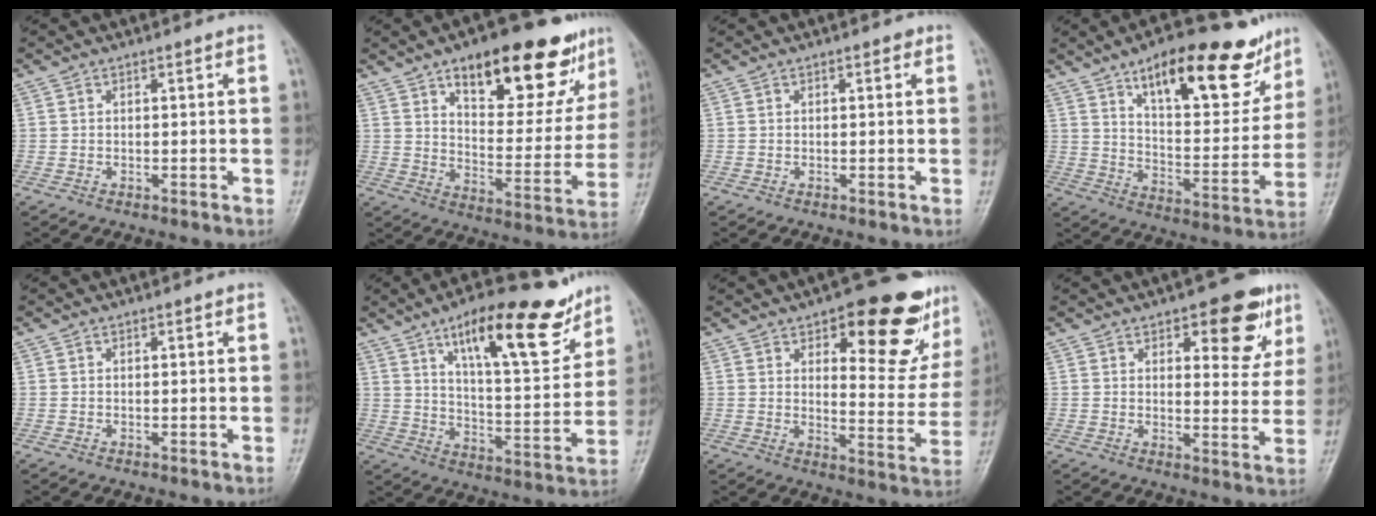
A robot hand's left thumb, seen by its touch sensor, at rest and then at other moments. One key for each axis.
{"total": 23.4, "fx": 14.2, "fy": 9.6, "fz": 16.0, "tx": -0.166, "ty": -0.043, "tz": 0.209}
{"total": 0.6, "fx": 0.3, "fy": 0.4, "fz": 0.4, "tx": -0.001, "ty": 0.001, "tz": 0.001}
{"total": 22.5, "fx": 14.1, "fy": 8.6, "fz": 15.3, "tx": -0.174, "ty": -0.054, "tz": 0.219}
{"total": 0.0}
{"total": 19.6, "fx": 12.1, "fy": 6.2, "fz": 14.1, "tx": -0.175, "ty": -0.059, "tz": 0.194}
{"total": 19.2, "fx": 11.1, "fy": 7.8, "fz": 13.5, "tx": -0.110, "ty": -0.053, "tz": 0.149}
{"total": 11.2, "fx": 5.9, "fy": 5.0, "fz": 8.1, "tx": -0.060, "ty": -0.024, "tz": 0.072}